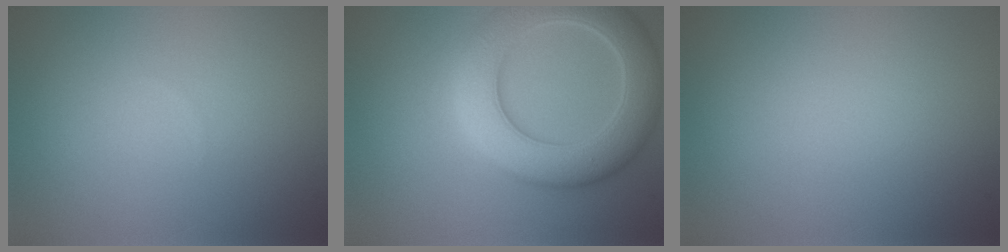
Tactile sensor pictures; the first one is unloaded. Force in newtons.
{"total": 7.9, "press": 7.9, "slide": 0.6}
{"total": 0.0}